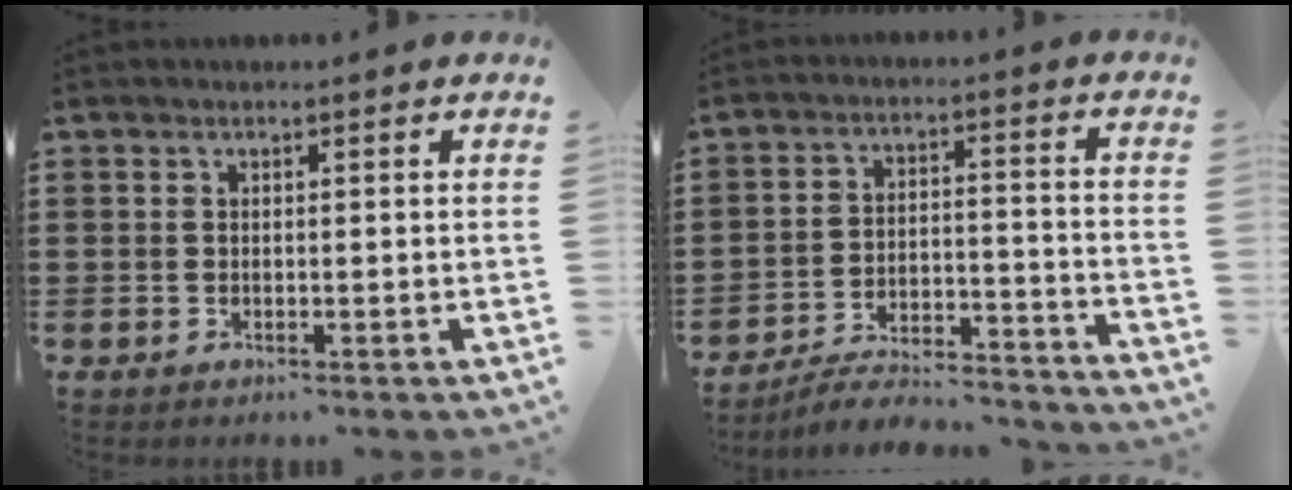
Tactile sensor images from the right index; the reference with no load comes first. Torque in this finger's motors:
{"motor_torque": [-1.89, 0.25, -1.05, -0.21]}